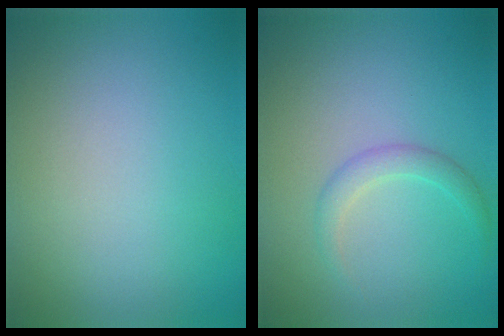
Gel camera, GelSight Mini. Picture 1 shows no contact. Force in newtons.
{"total": 1.7, "press": 1.7, "slide": 0.1}